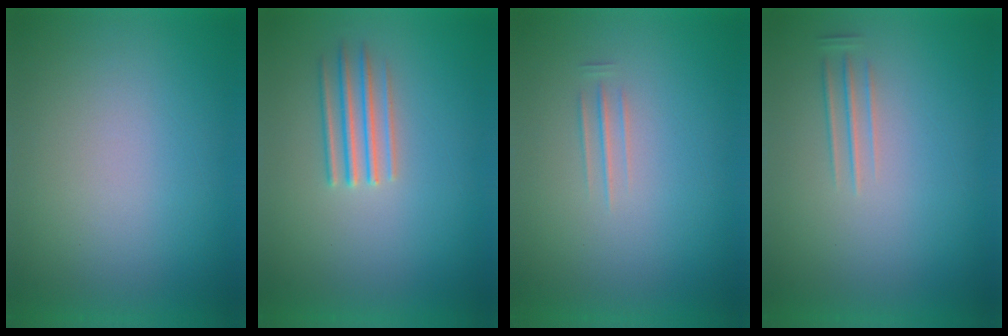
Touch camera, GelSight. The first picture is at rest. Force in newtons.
{"total": 2.9}
{"total": 1.6}
{"total": 1.7}